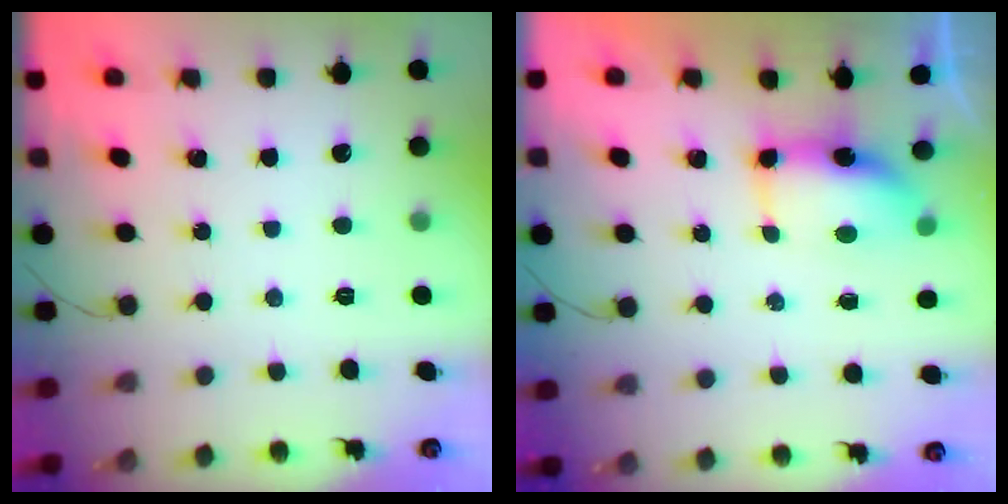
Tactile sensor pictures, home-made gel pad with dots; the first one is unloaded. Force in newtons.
{"total": 7.0, "press": 6.9, "slide": 1.1}